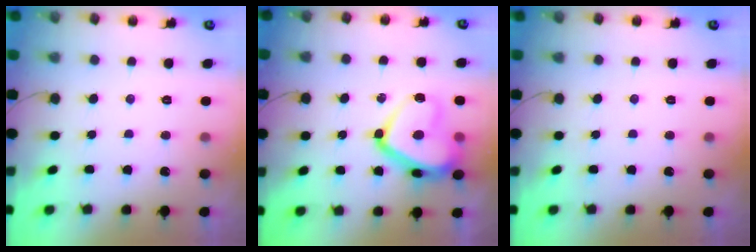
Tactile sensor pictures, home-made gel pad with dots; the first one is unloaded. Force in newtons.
{"total": 17.7, "press": 17.7, "slide": 1.4}
{"total": 0.0}